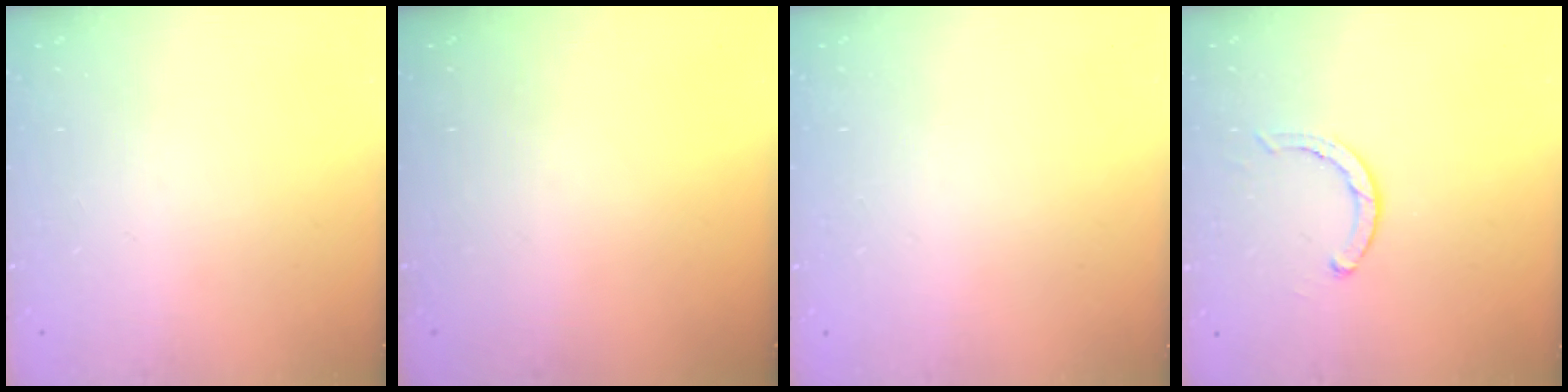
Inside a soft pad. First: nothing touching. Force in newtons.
{"total": 0.0}
{"total": 2.6, "press": 2.6, "slide": 0.2}
{"total": 2.8, "press": 2.8, "slide": 0.2}